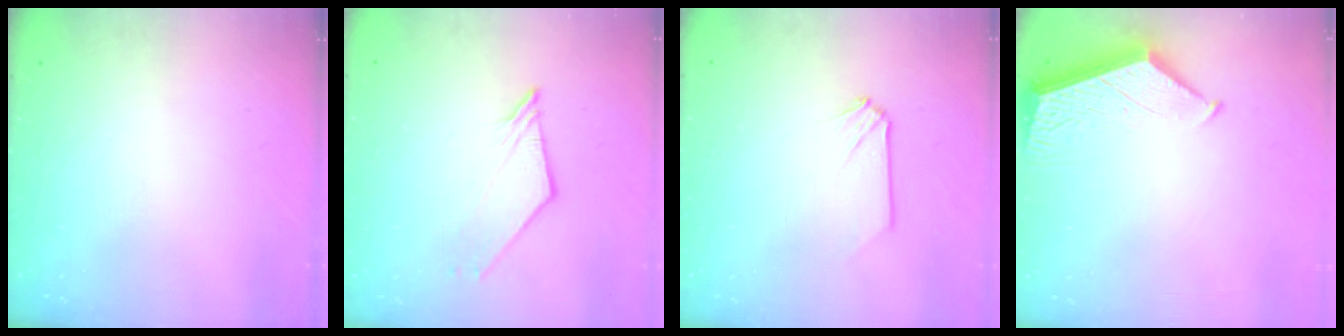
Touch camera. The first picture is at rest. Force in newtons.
{"total": 2.7, "press": 2.7, "slide": 0.2}
{"total": 0.0}
{"total": 7.2, "press": 7.2, "slide": 0.7}